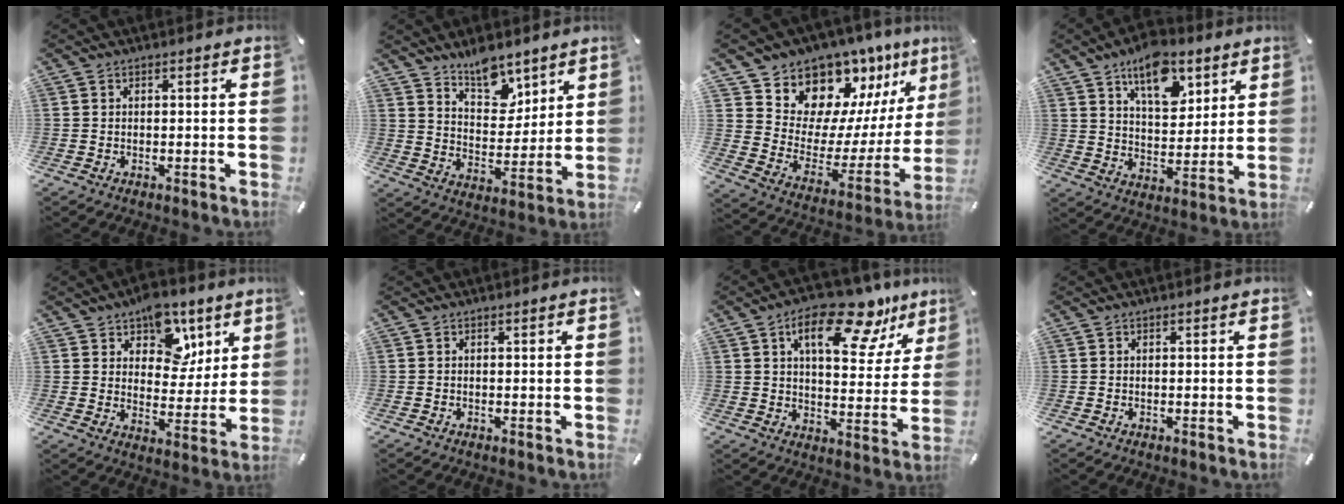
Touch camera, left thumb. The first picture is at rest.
{"total": 9.9, "force": [8.1, 5.0, 2.4], "torque": [-0.026, -0.062, 0.149]}
{"total": 14.0, "force": [12.0, 7.2, 1.3], "torque": [-0.027, -0.129, 0.212]}
{"total": 13.0, "force": [8.0, 7.3, 7.2], "torque": [-0.100, -0.034, 0.139]}
{"total": 11.6, "force": [6.6, 8.4, 4.6], "torque": [-0.056, -0.039, 0.118]}
{"total": 0.0}
{"total": 18.0, "force": [11.8, 7.9, 11.1], "torque": [-0.155, -0.072, 0.192]}
{"total": 0.0}